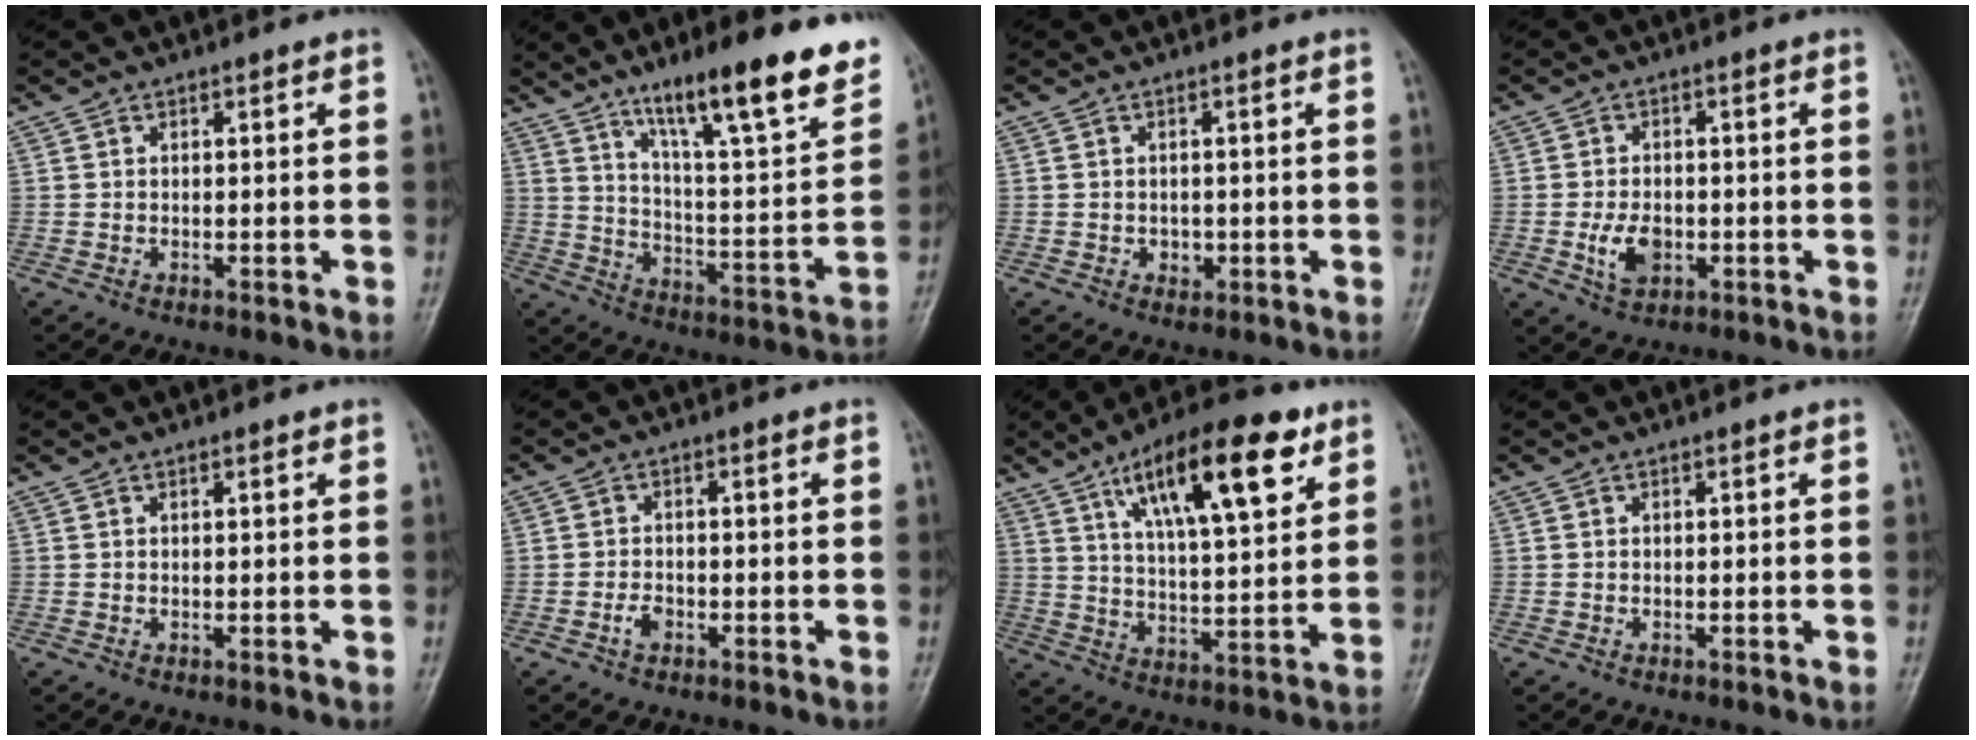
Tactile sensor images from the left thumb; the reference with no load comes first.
{"total": 22.9, "force": [14.6, 4.4, 17.0], "torque": [-0.226, -0.056, 0.231]}
{"total": 1.9, "force": [-0.4, 1.6, 1.0], "torque": [-0.006, 0.002, -0.001]}
{"total": 5.5, "force": [-1.3, 3.6, 3.9], "torque": [-0.064, 0.001, -0.019]}
{"total": 0.7, "force": [0.4, 0.2, 0.5], "torque": [-0.008, -0.001, 0.006]}
{"total": 2.1, "force": [-1.1, 1.3, 1.3], "torque": [-0.023, 0.007, -0.021]}
{"total": 19.1, "force": [9.7, 6.3, 15.3], "torque": [-0.216, -0.030, 0.157]}
{"total": 0.0}